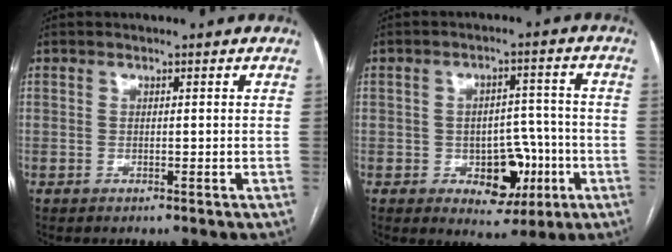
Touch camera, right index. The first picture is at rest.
{"total": 8.4, "force": [-2.9, 5.1, 5.9], "torque": [-0.076, 0.016, -0.030]}